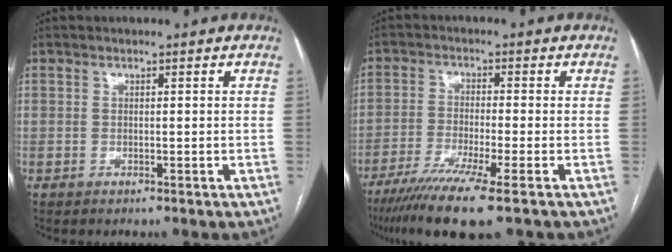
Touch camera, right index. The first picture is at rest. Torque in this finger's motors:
{"motor_torque": [1.40, -0.73, 0.57, 0.17]}